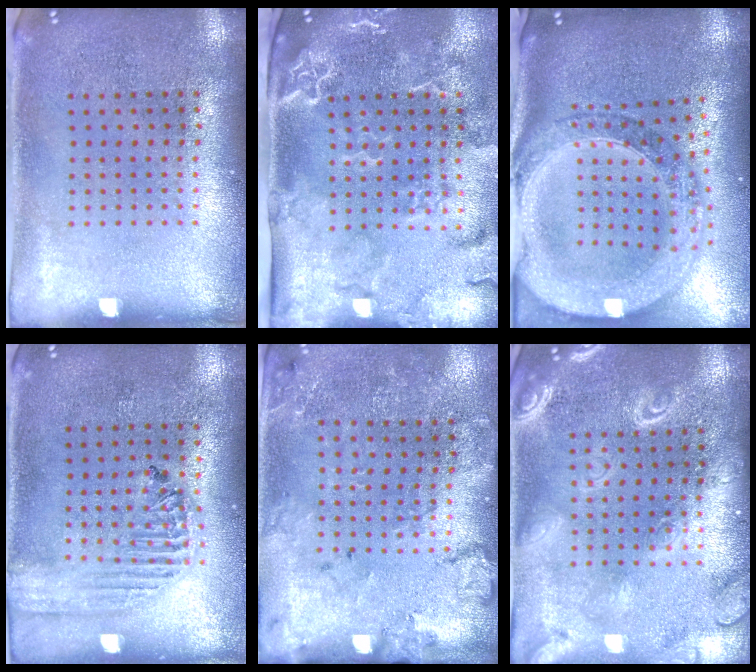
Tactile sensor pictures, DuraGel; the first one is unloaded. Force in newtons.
{"total": 2.9, "press": 2.4, "slide": 1.7}
{"total": 2.9, "press": 2.4, "slide": 1.5}
{"total": 1.8, "press": 1.7, "slide": 0.7}
{"total": 1.7, "press": 1.6, "slide": 0.8}
{"total": 2.6, "press": 2.5, "slide": 0.3}